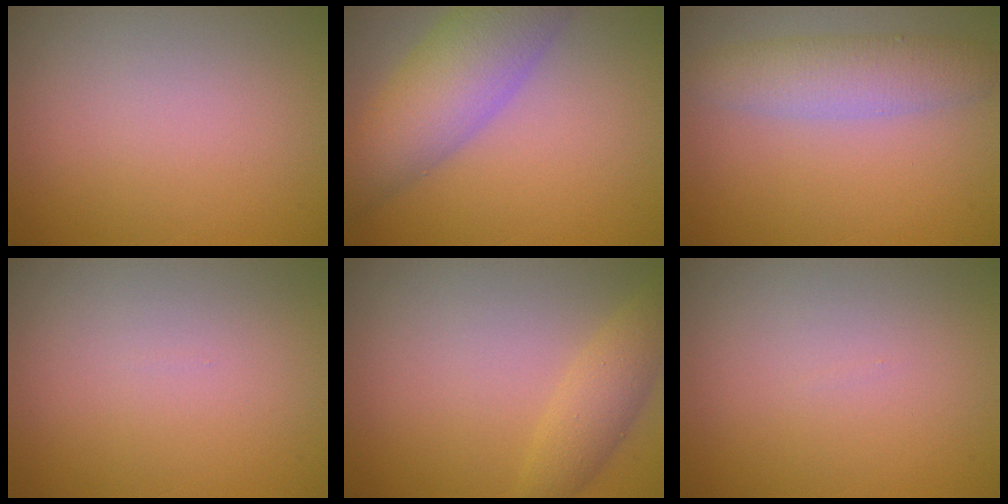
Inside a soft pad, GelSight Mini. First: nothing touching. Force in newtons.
{"total": 7.0, "press": 7.0, "slide": 0.3}
{"total": 4.0, "press": 4.0, "slide": 0.2}
{"total": 0.0}
{"total": 2.6, "press": 2.6, "slide": 0.1}
{"total": 0.0}